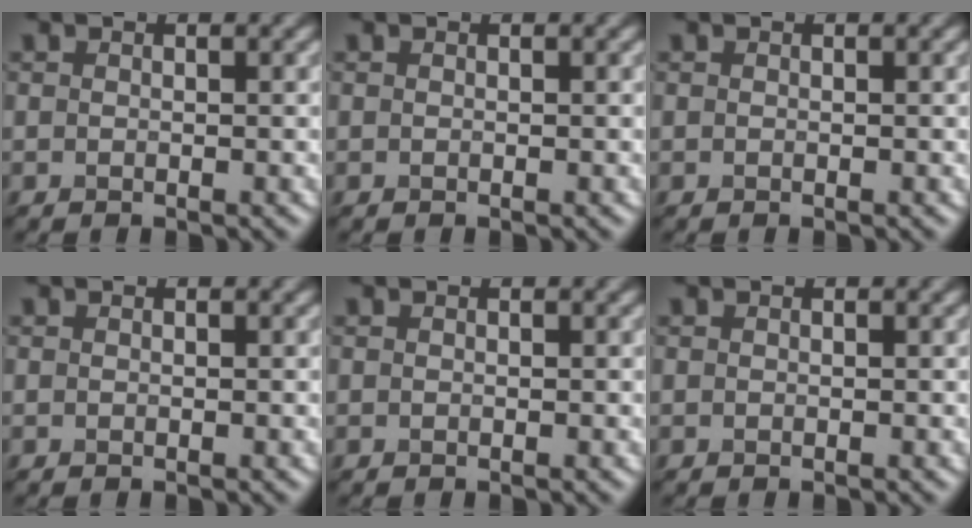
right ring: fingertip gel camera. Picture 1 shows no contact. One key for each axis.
{"total": 0.0}
{"total": 0.0}
{"total": 0.0}
{"total": 0.0}
{"total": 0.0}